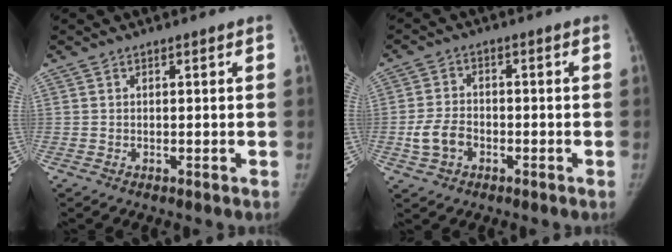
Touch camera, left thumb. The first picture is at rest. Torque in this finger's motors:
{"motor_torque": [-0.24, 0.40, 0.58, 0.16, 0.04]}